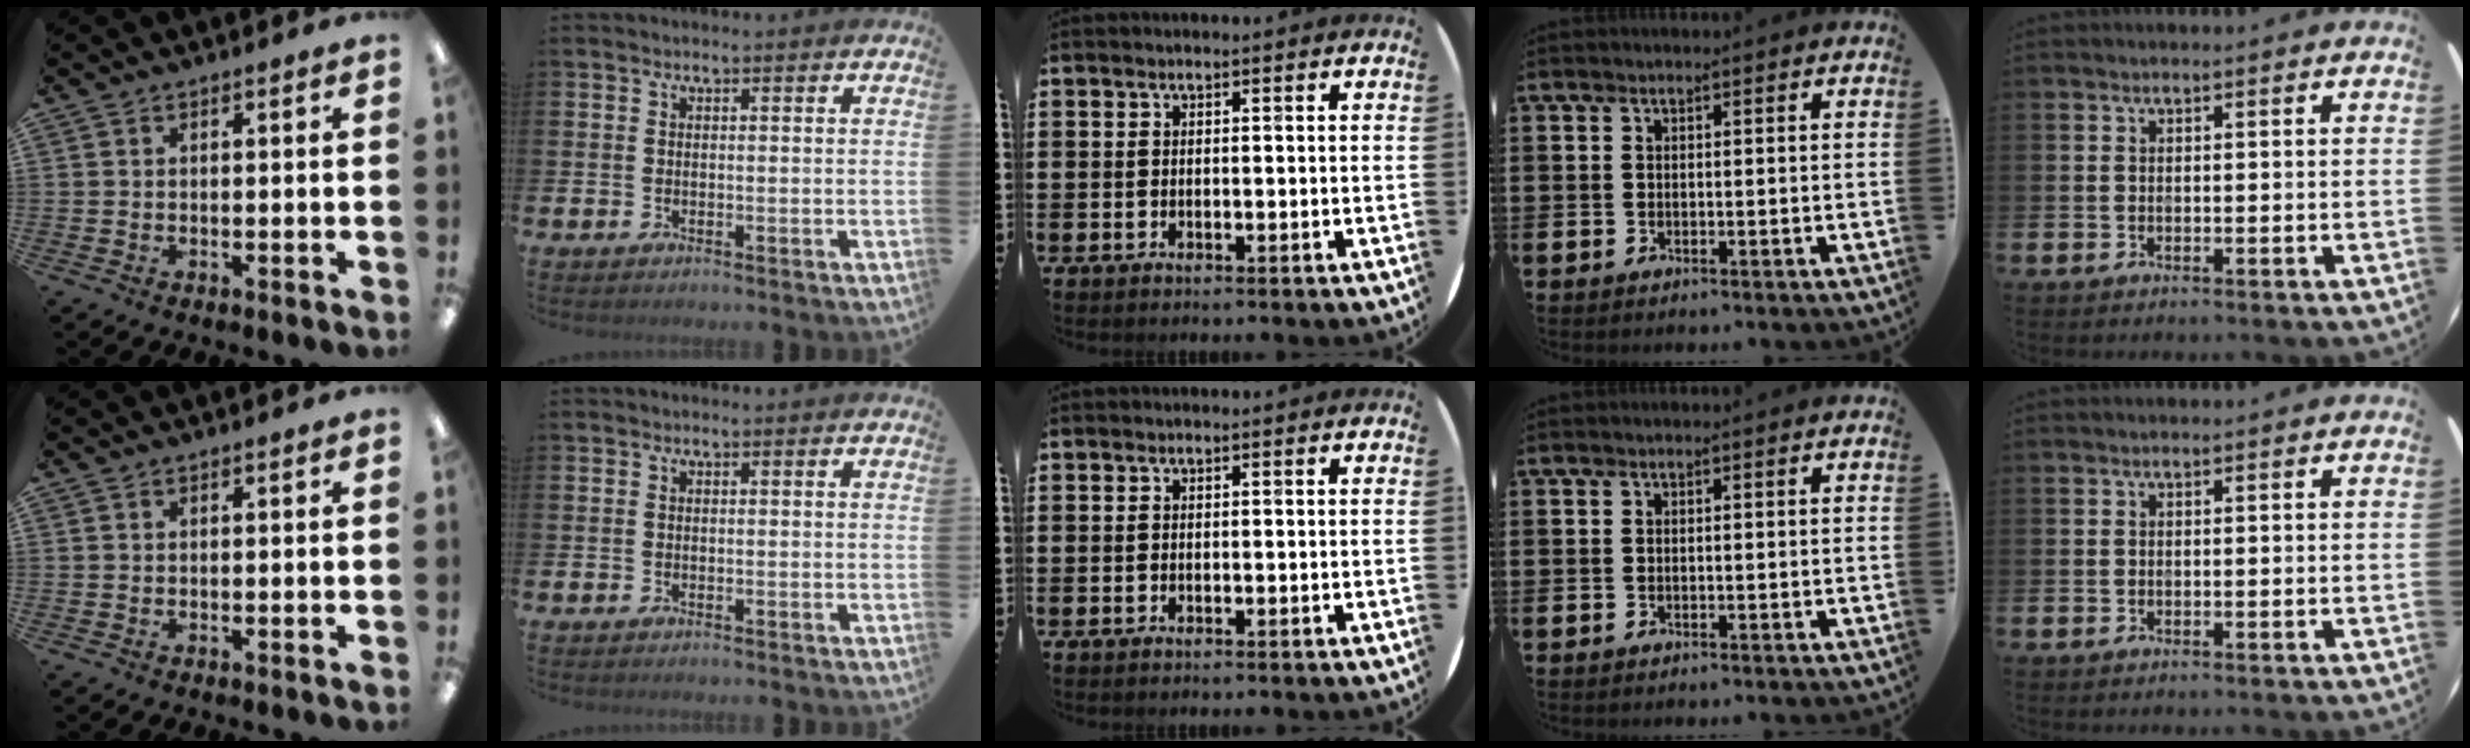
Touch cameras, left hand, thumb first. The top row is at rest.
{}